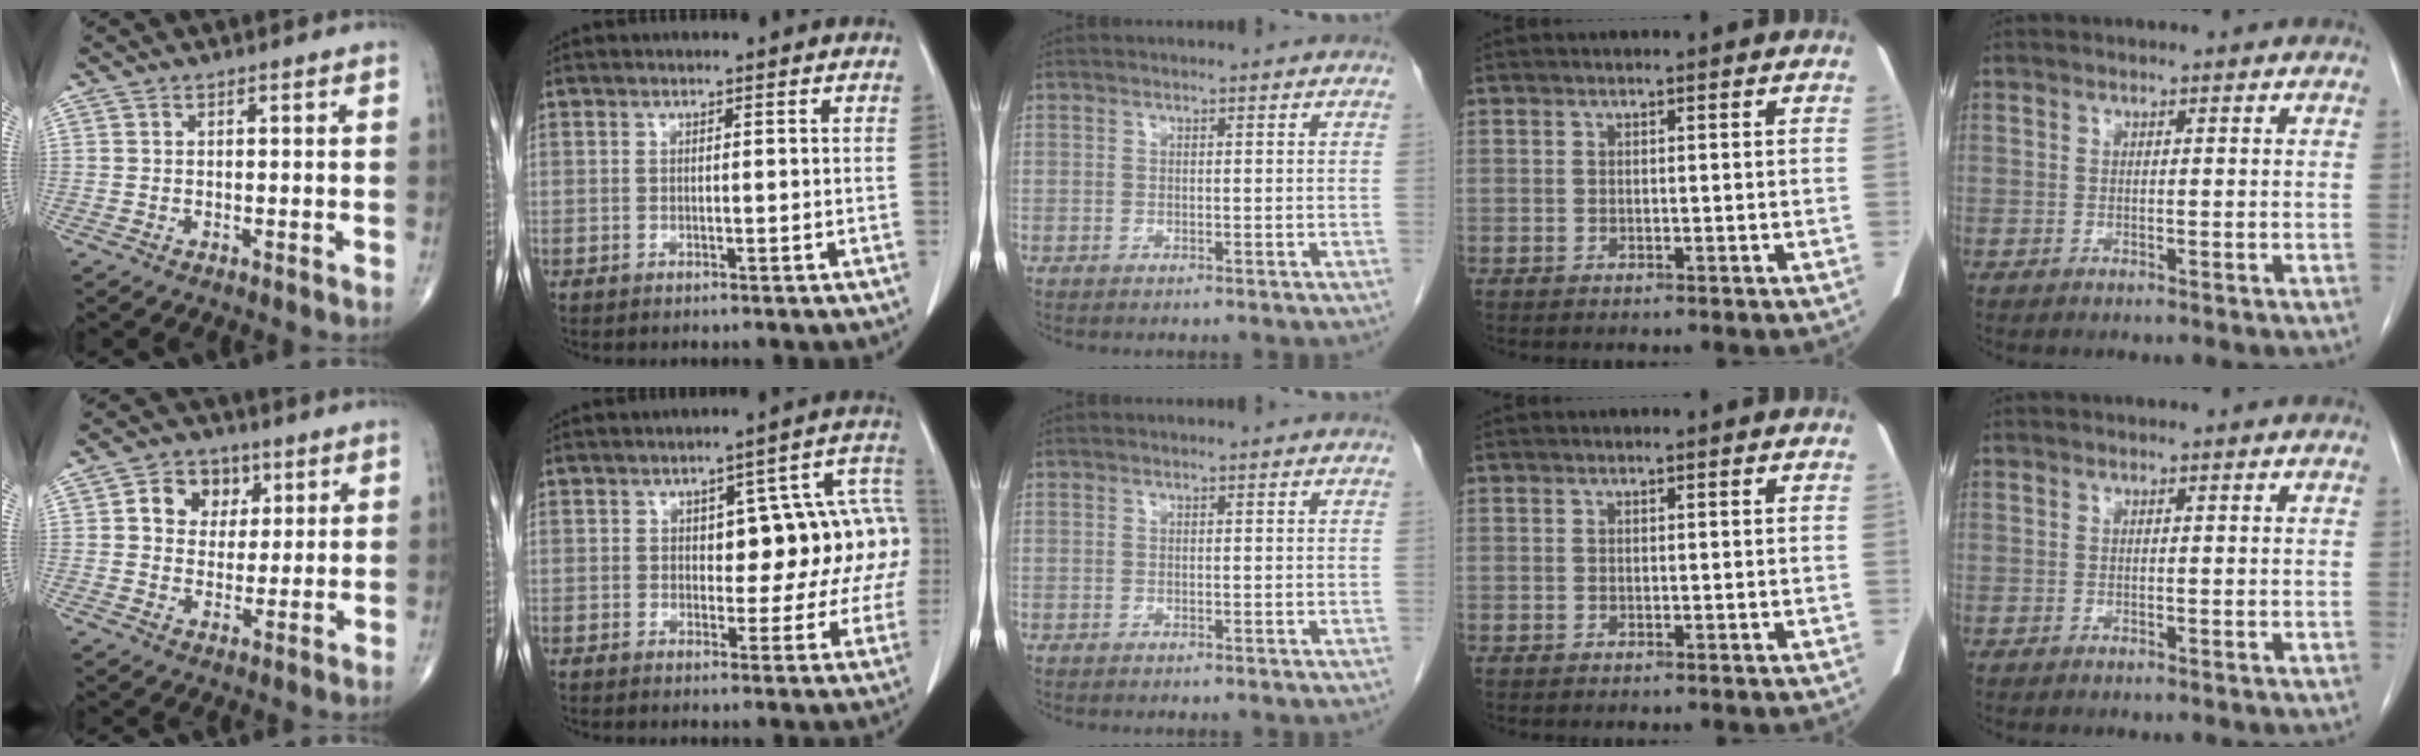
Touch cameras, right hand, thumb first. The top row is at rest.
{"thumb": {"total": 8.0, "force": [2.7, 6.6, 3.7], "torque": [-0.018, -0.004, 0.040]}, "index": {"total": 11.6, "force": [0.6, 5.6, 10.1], "torque": [-0.098, 0.046, 0.010]}}